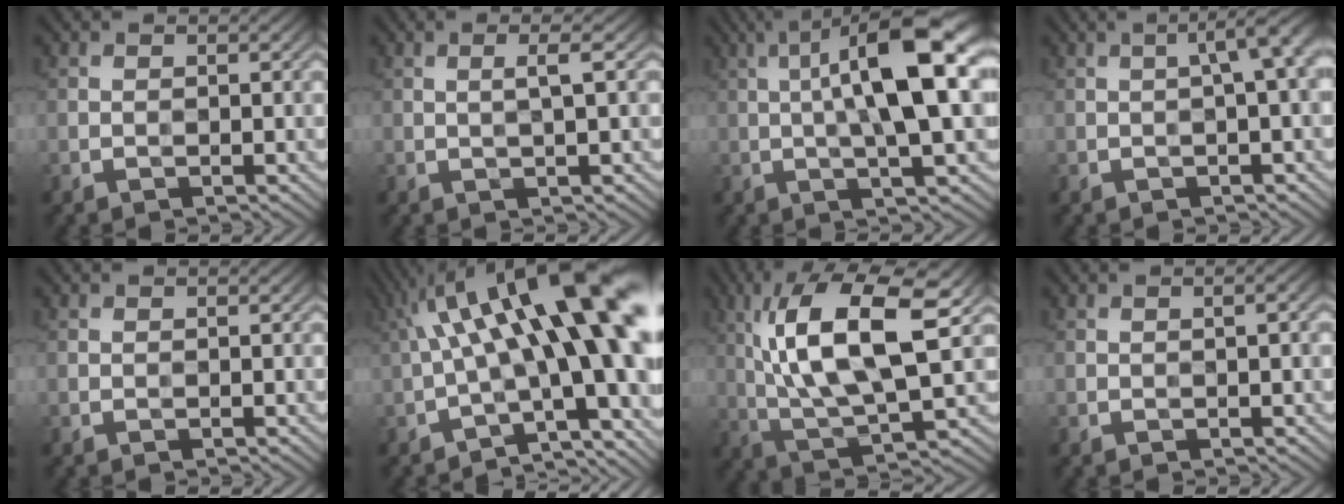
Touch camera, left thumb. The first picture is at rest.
{"total": 2.0, "force": [0.2, -0.2, 2.0], "torque": [-0.033, 0.009, 0.004]}
{"total": 13.8, "force": [2.0, 3.5, 13.2], "torque": [-0.207, 0.020, 0.030]}
{"total": 5.8, "force": [0.4, 1.4, 5.6], "torque": [-0.073, 0.010, 0.003]}
{"total": 0.0}
{"total": 16.0, "force": [1.9, 4.5, 15.3], "torque": [-0.236, 0.042, 0.028]}
{"total": 15.3, "force": [4.3, 5.6, 13.6], "torque": [-0.264, 0.025, 0.073]}
{"total": 2.1, "force": [0.0, 0.2, 2.1], "torque": [-0.033, 0.006, 0.000]}